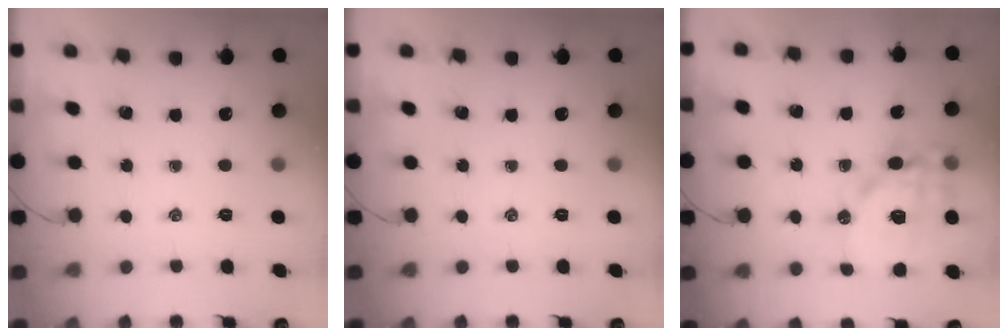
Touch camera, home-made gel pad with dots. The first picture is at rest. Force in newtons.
{"total": 0.0}
{"total": 14.9, "press": 14.5, "slide": 3.4}